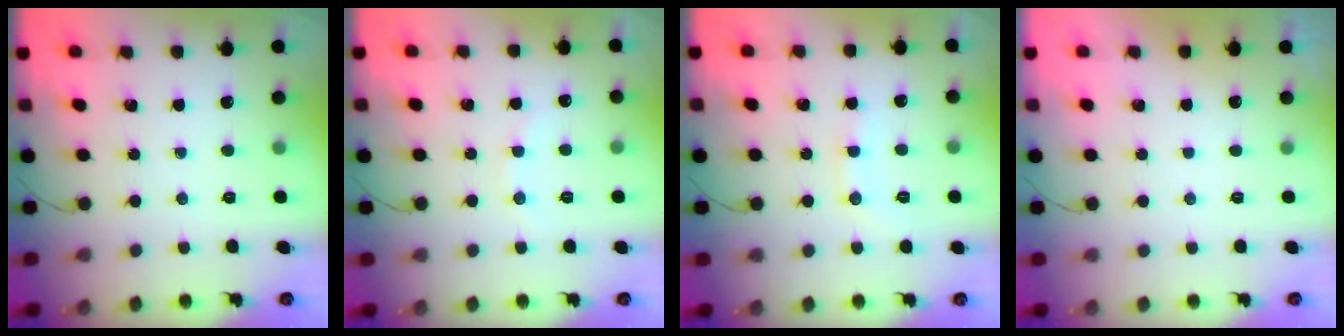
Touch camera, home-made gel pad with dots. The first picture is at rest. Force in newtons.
{"total": 7.3, "press": 7.1, "slide": 1.5}
{"total": 7.0, "press": 6.9, "slide": 1.2}
{"total": 3.0, "press": 3.0, "slide": 0.1}